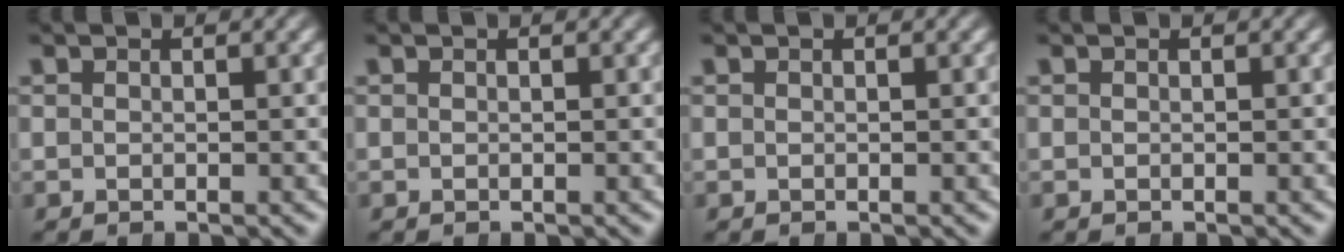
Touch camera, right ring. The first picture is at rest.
{"total": 0.0}
{"total": 0.0}
{"total": 0.0}